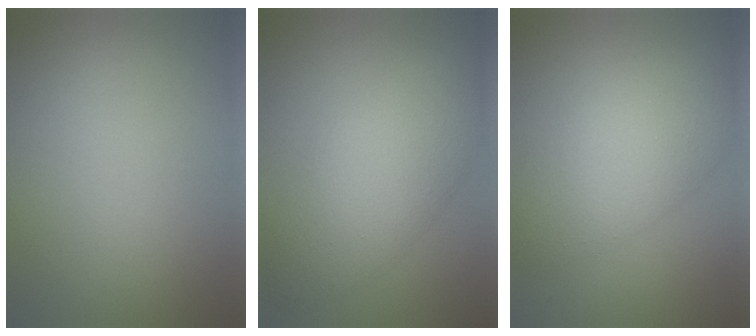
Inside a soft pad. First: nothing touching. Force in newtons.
{"total": 7.0, "press": 7.0, "slide": 0.5}
{"total": 6.9, "press": 6.9, "slide": 0.3}